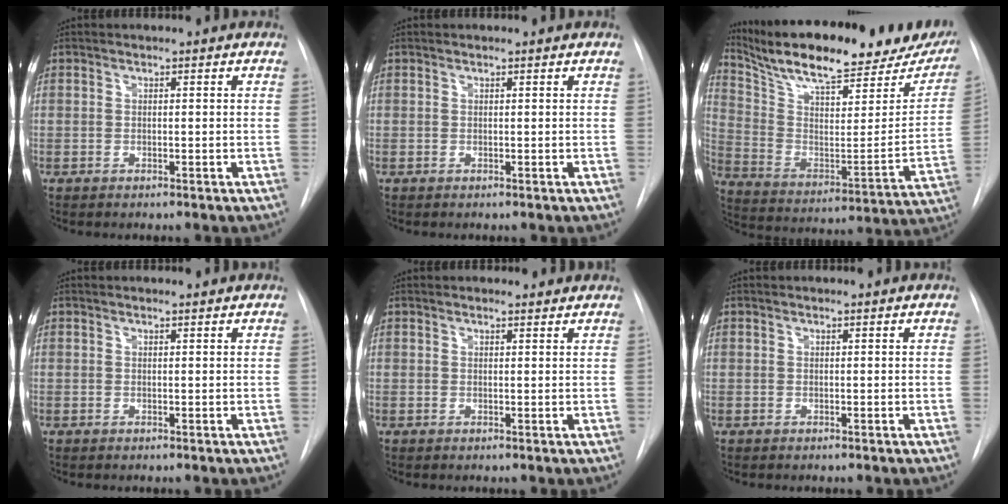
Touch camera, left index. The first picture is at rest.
{"total": 0.0}
{"total": 30.0, "force": [24.3, 7.4, 15.9], "torque": [-0.256, -0.026, 0.341]}
{"total": 1.0, "force": [1.0, 0.0, 0.0], "torque": [-0.011, 0.003, 0.013]}
{"total": 2.3, "force": [2.2, 0.5, 0.1], "torque": [-0.008, 0.004, 0.022]}
{"total": 0.0}